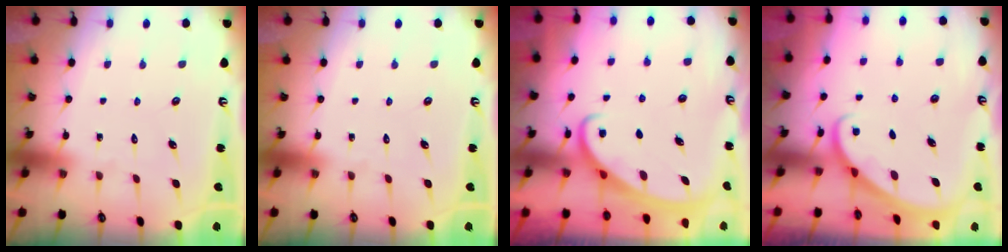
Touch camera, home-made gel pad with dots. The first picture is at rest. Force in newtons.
{"total": 0.0}
{"total": 2.5, "press": 2.5, "slide": 0.3}
{"total": 2.0, "press": 2.0, "slide": 0.1}